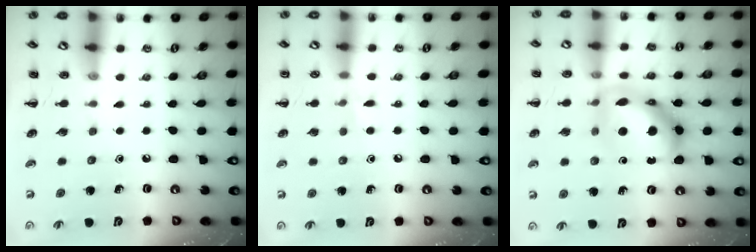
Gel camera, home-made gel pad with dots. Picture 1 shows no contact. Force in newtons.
{"total": 4.1, "press": 3.8, "slide": 1.4}
{"total": 15.3, "press": 15.3, "slide": 0.9}